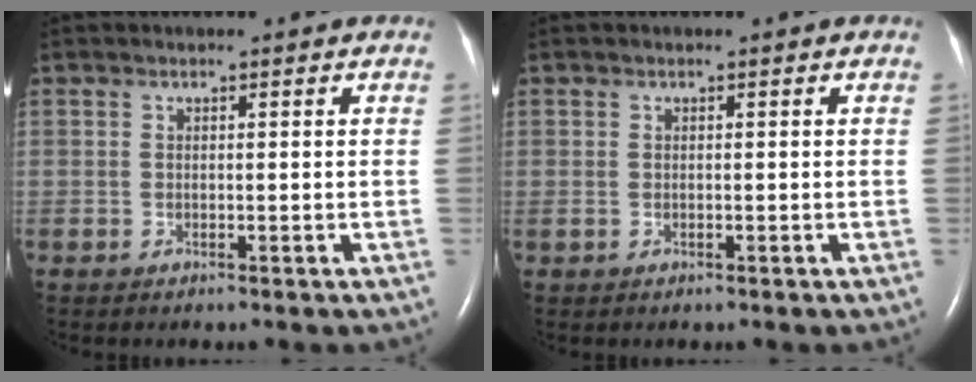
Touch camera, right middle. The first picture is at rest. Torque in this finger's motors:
{"motor_torque": [0.11, -0.05, 0.04, -0.04]}